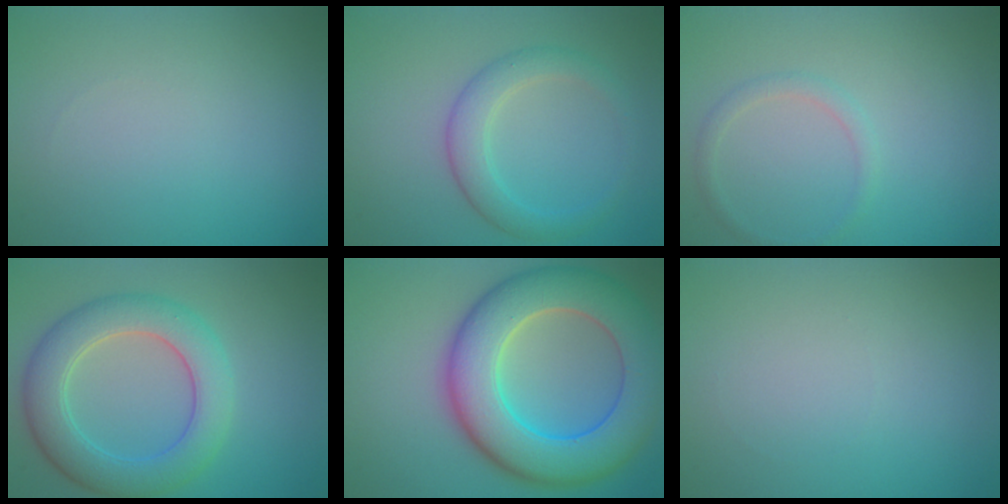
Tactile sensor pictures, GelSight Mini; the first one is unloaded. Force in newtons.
{"total": 3.1, "press": 3.1, "slide": 0.1}
{"total": 1.1, "press": 1.1, "slide": 0.1}
{"total": 6.3, "press": 6.3, "slide": 0.2}
{"total": 11.1, "press": 11.1, "slide": 0.6}
{"total": 0.0}